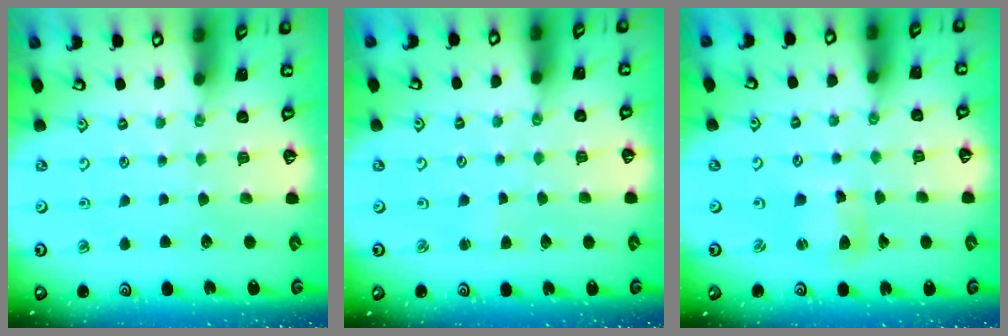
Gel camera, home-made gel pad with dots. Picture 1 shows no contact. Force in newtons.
{"total": 1.1, "press": 1.1, "slide": 0.1}
{"total": 5.1, "press": 5.0, "slide": 0.5}